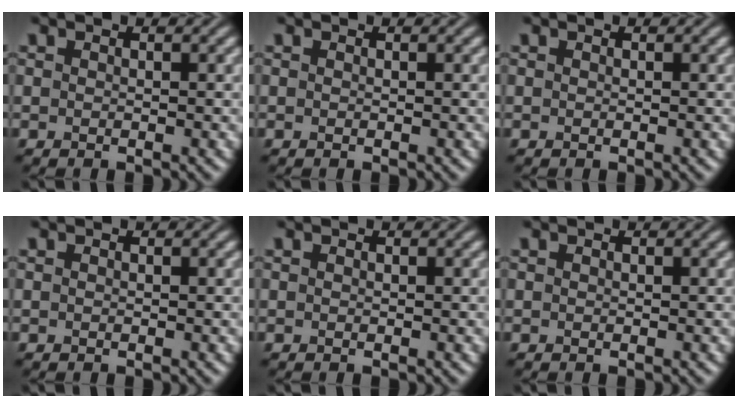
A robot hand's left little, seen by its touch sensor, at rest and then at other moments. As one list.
[{"total": 0.0}, {"total": 0.0}, {"total": 0.0}, {"total": 0.0}, {"total": 0.0}]